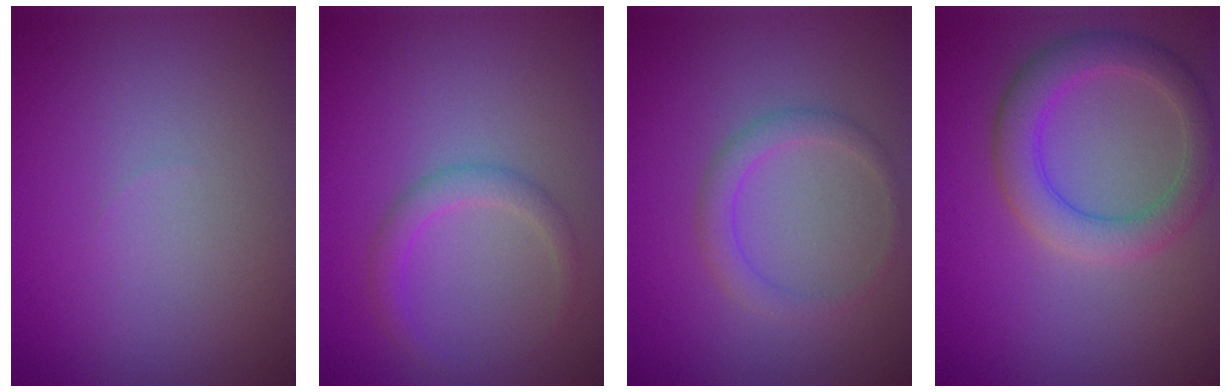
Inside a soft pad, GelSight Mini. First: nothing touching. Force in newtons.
{"total": 1.9, "press": 1.9, "slide": 0.0}
{"total": 2.0, "press": 2.0, "slide": 0.1}
{"total": 4.4, "press": 4.4, "slide": 0.3}